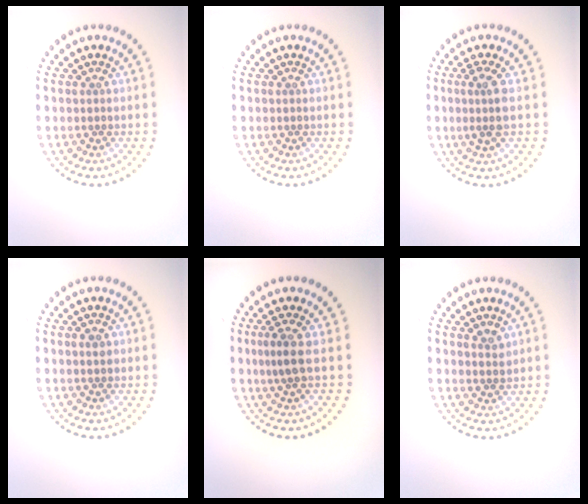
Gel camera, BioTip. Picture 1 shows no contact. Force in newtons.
{"total": 0.0}
{"total": 2.4, "press": 1.9, "slide": 1.5}
{"total": 0.9, "press": 0.9, "slide": 0.1}
{"total": 1.9, "press": 1.3, "slide": 1.3}
{"total": 1.3, "press": 1.0, "slide": 0.8}